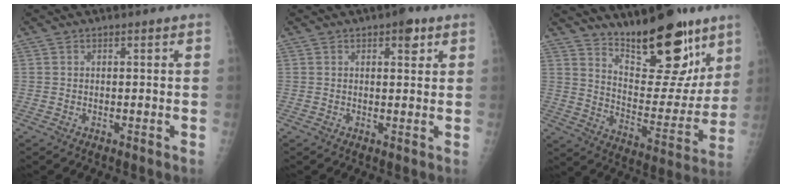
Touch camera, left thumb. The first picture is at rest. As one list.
[{"total": 3.5, "force": [1.9, 1.5, 2.5], "torque": [-0.020, -0.006, 0.022]}, {"total": 20.5, "force": [14.2, 7.5, 12.8], "torque": [-0.138, -0.098, 0.228]}]